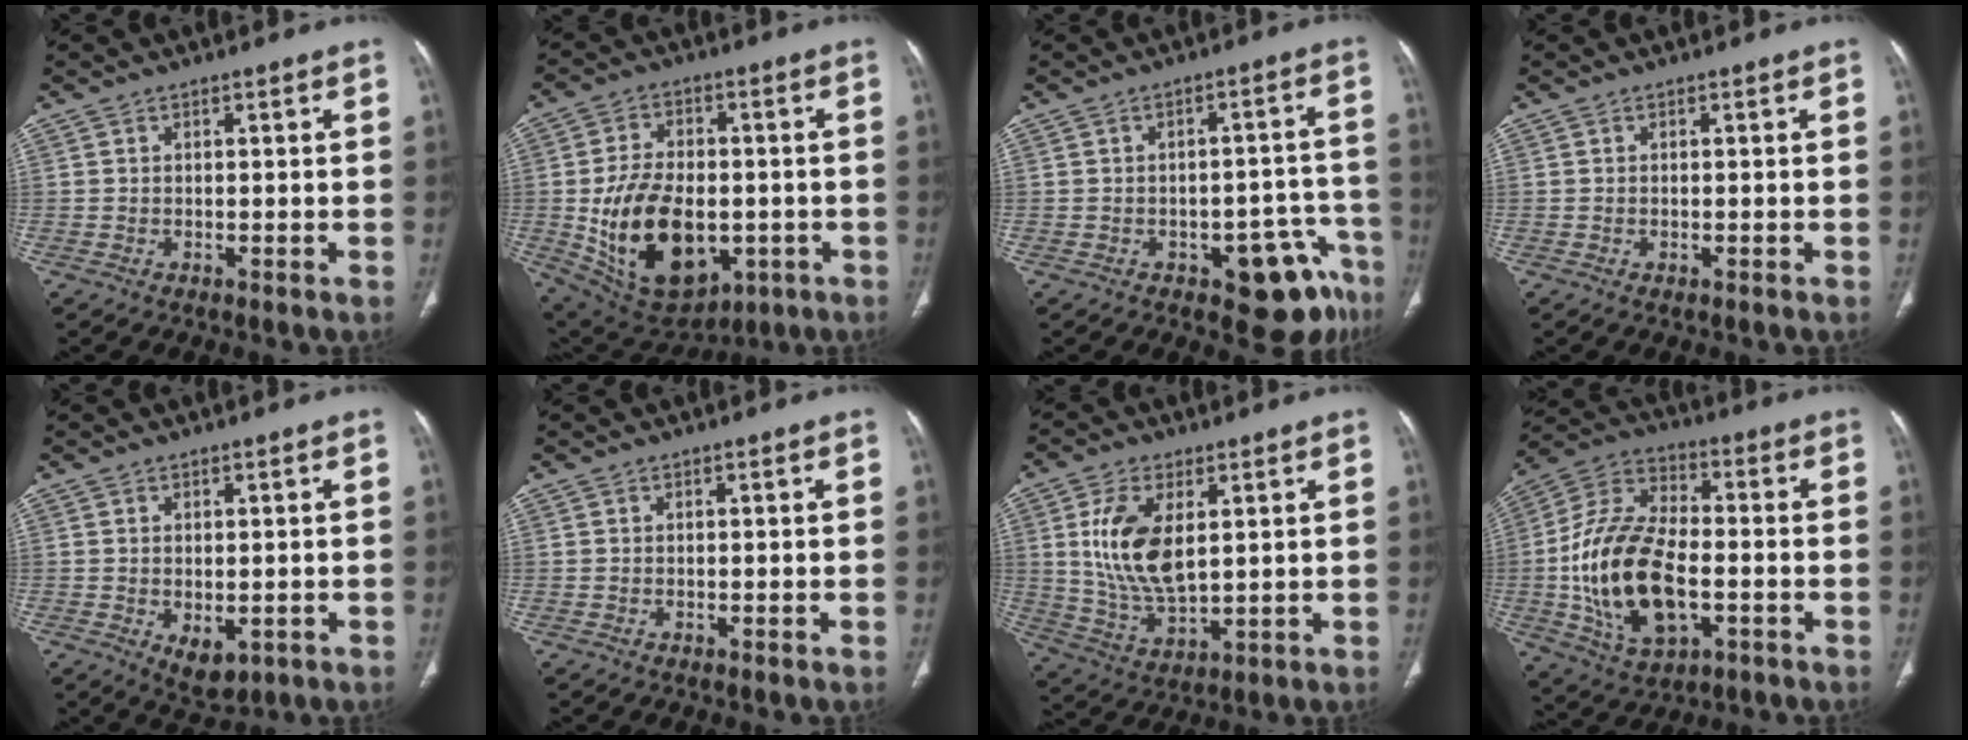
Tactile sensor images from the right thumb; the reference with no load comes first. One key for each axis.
{"total": 20.6, "fx": -3.8, "fy": 13.1, "fz": 15.5, "tx": -0.244, "ty": 0.001, "tz": -0.031}
{"total": 10.2, "fx": -5.9, "fy": 4.8, "fz": 6.8, "tx": -0.037, "ty": 0.044, "tz": -0.069}
{"total": 0.0}
{"total": 4.8, "fx": -1.1, "fy": 2.9, "fz": 3.7, "tx": -0.046, "ty": -0.007, "tz": 0.000}
{"total": 0.0}
{"total": 12.8, "fx": 3.0, "fy": 6.7, "fz": 10.5, "tx": -0.200, "ty": -0.020, "tz": 0.067}
{"total": 20.6, "fx": -3.6, "fy": 11.5, "fz": 16.7, "tx": -0.312, "ty": 0.019, "tz": -0.058}